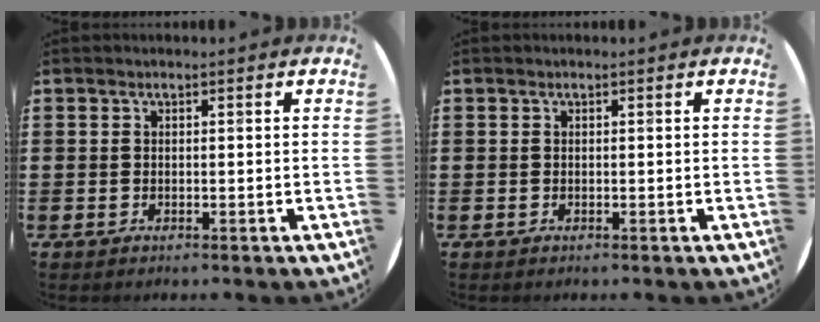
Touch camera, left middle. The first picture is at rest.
{"total": 0.0}